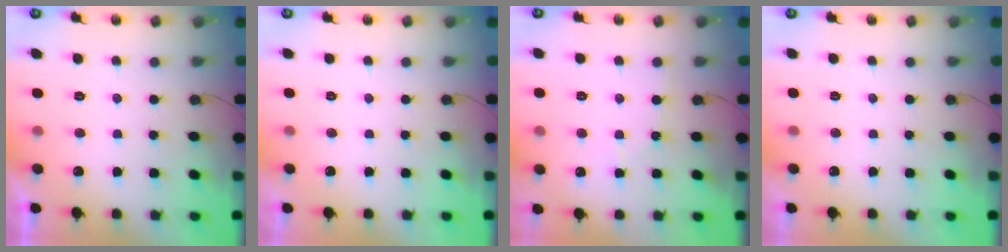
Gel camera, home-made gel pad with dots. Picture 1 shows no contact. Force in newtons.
{"total": 0.0}
{"total": 2.6, "press": 2.6, "slide": 0.3}
{"total": 0.0}